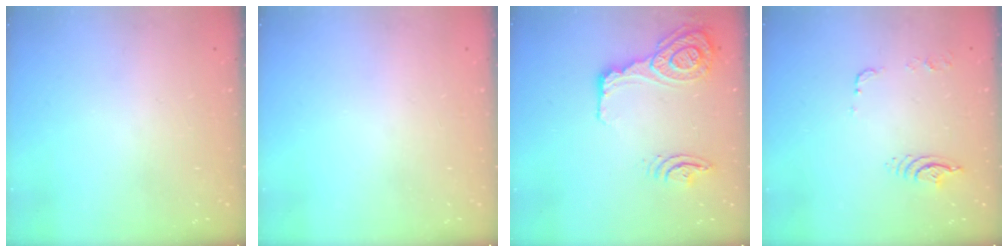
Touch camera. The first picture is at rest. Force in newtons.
{"total": 0.0}
{"total": 17.9, "press": 17.6, "slide": 3.7}
{"total": 8.3, "press": 8.3, "slide": 0.8}